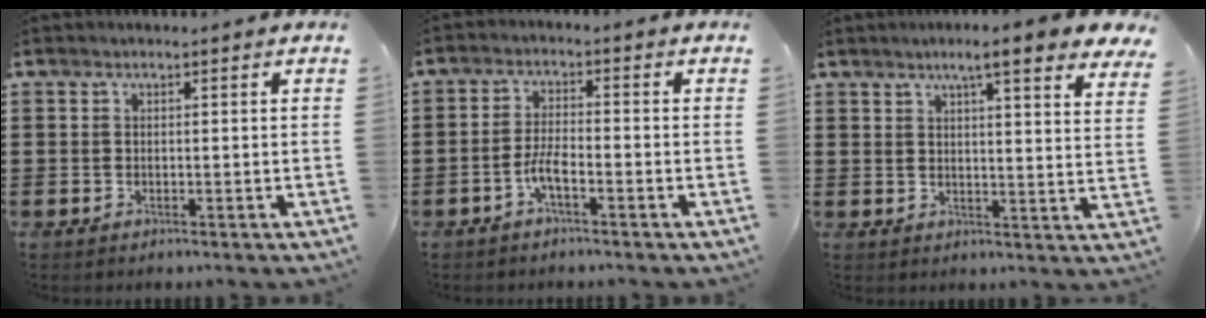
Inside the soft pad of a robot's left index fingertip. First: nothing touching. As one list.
[{"total": 3.8, "force": [-1.9, 1.0, 3.0], "torque": [-0.073, -0.001, -0.041]}, {"total": 6.1, "force": [4.7, 0.0, 3.9], "torque": [-0.074, -0.016, 0.075]}]